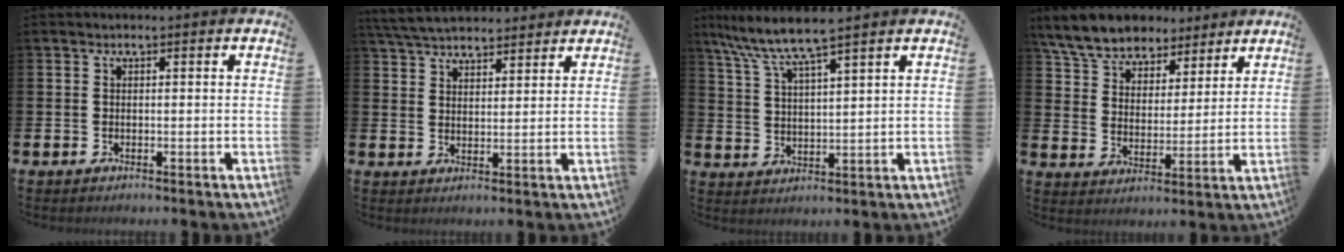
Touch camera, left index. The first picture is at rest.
{"total": 5.2, "force": [5.1, 1.1, 0.8], "torque": [-0.034, -0.020, 0.093]}
{"total": 6.4, "force": [5.7, -0.2, 2.9], "torque": [-0.083, -0.026, 0.098]}
{"total": 8.0, "force": [7.4, 2.9, 1.4], "torque": [-0.073, -0.035, 0.136]}